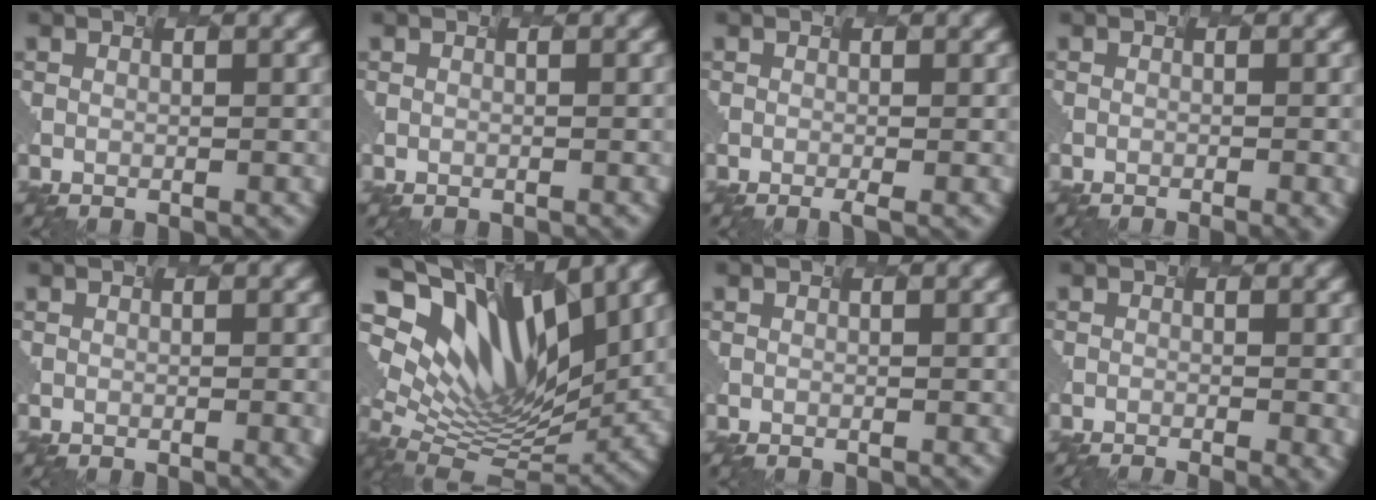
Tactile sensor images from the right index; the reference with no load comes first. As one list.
[{"total": 0.0}, {"total": 1.0, "force": [-0.6, 0.0, 0.9], "torque": [-0.009, -0.003, -0.002]}, {"total": 2.7, "force": [-0.5, 1.2, 2.4], "torque": [-0.008, 0.008, -0.008]}, {"total": 1.8, "force": [0.0, 0.6, 1.7], "torque": [-0.008, 0.002, 0.005]}, {"total": 11.9, "force": [5.4, 5.8, 8.9], "torque": [-0.180, 0.008, 0.112]}, {"total": 0.0}, {"total": 3.6, "force": [-1.1, 1.3, 3.2], "torque": [-0.015, 0.000, -0.001]}]